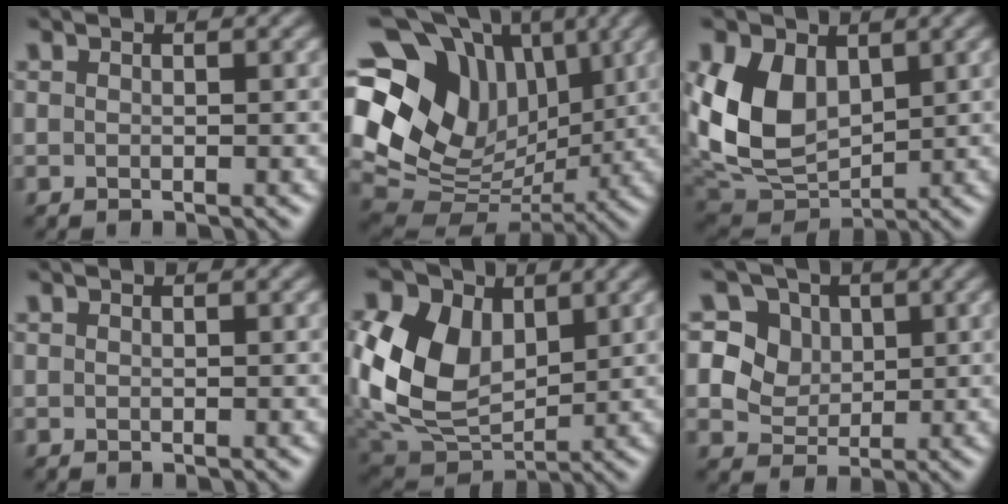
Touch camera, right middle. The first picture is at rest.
{"total": 15.0, "force": [4.8, 11.1, 8.9], "torque": [-0.177, 0.022, 0.092]}
{"total": 8.2, "force": [1.9, 5.8, 5.4], "torque": [-0.121, -0.012, 0.035]}
{"total": 0.0}
{"total": 11.6, "force": [2.3, 8.3, 7.8], "torque": [-0.198, 0.005, 0.039]}
{"total": 7.4, "force": [2.8, 6.2, 3.1], "torque": [-0.059, 0.016, 0.038]}